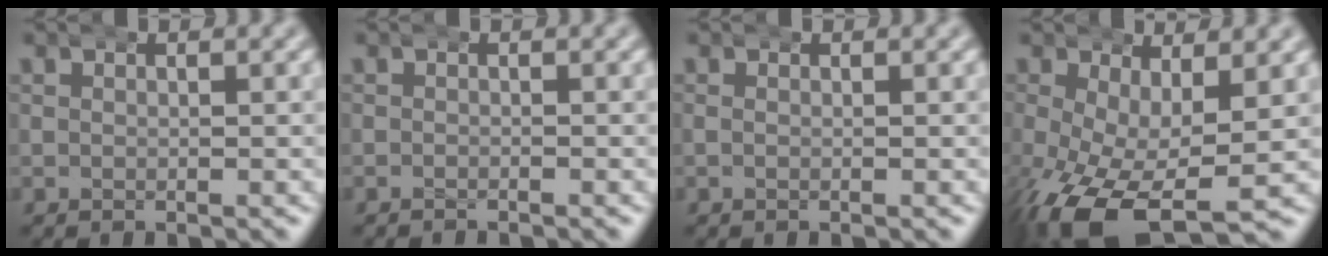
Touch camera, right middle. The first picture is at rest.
{"total": 1.0, "force": [-1.0, 0.1, 0.1], "torque": [-0.008, -0.004, -0.016]}
{"total": 0.0}
{"total": 8.6, "force": [-4.6, 4.2, 6.0], "torque": [-0.155, -0.061, -0.044]}